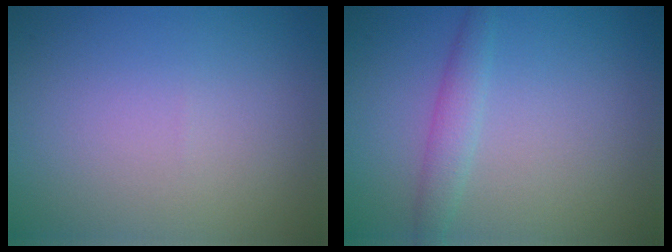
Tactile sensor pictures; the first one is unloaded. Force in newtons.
{"total": 2.1, "press": 2.1, "slide": 0.1}